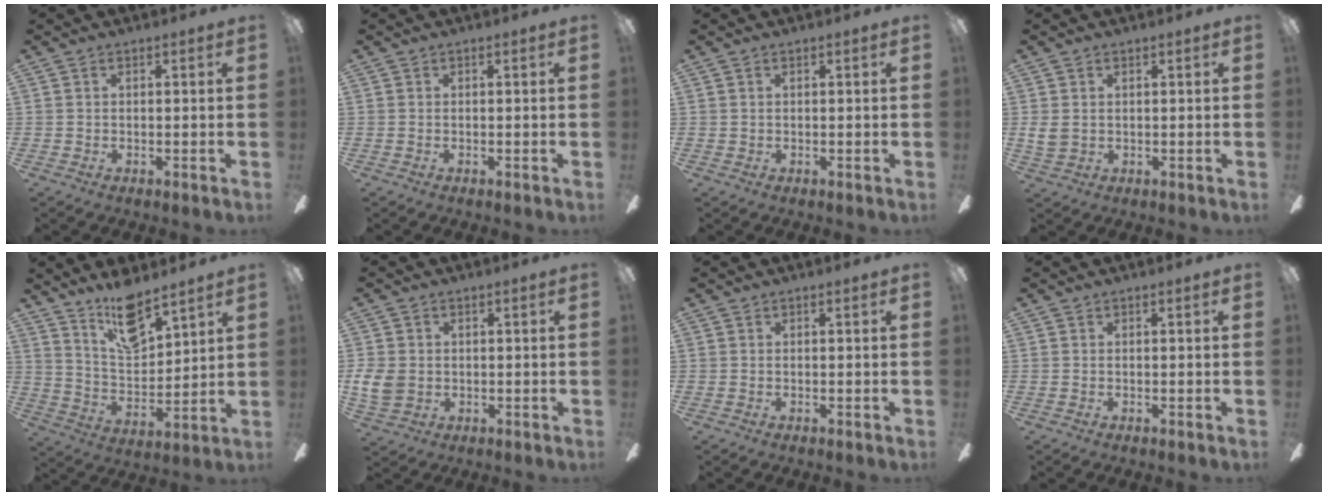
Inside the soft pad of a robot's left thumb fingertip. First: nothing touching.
{"total": 0.0}
{"total": 0.6, "force": [0.3, 0.4, 0.3], "torque": [-0.006, 0.003, 0.006]}
{"total": 3.1, "force": [1.0, 2.4, 1.8], "torque": [-0.042, 0.001, 0.018]}
{"total": 13.6, "force": [10.7, 4.7, 6.8], "torque": [-0.124, -0.059, 0.191]}
{"total": 6.1, "force": [-0.1, 5.1, 3.4], "torque": [-0.088, 0.009, 0.000]}
{"total": 0.0}
{"total": 0.0}